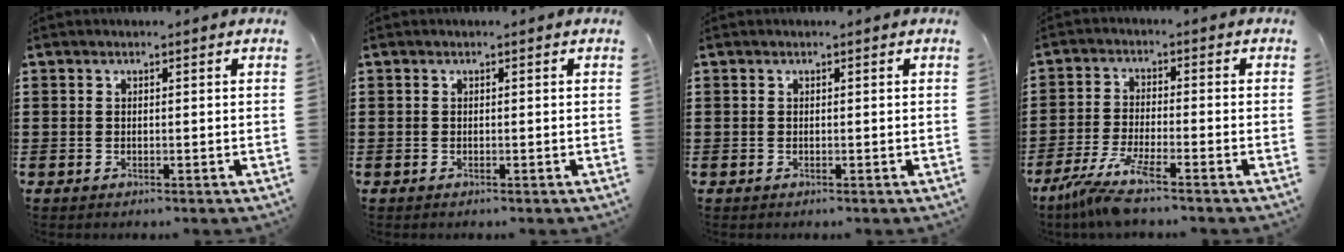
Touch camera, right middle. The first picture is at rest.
{"total": 0.0}
{"total": 0.0}
{"total": 6.6, "force": [-5.2, -0.3, 4.0], "torque": [-0.099, -0.026, -0.102]}